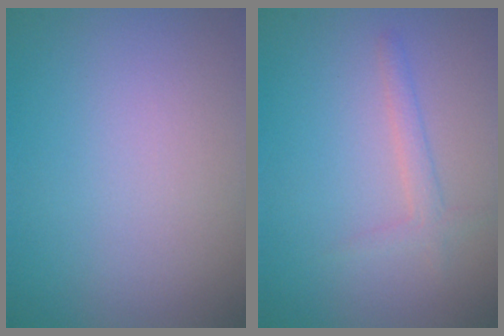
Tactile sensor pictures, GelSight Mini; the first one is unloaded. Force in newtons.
{"total": 1.5, "press": 1.5, "slide": 0.1}